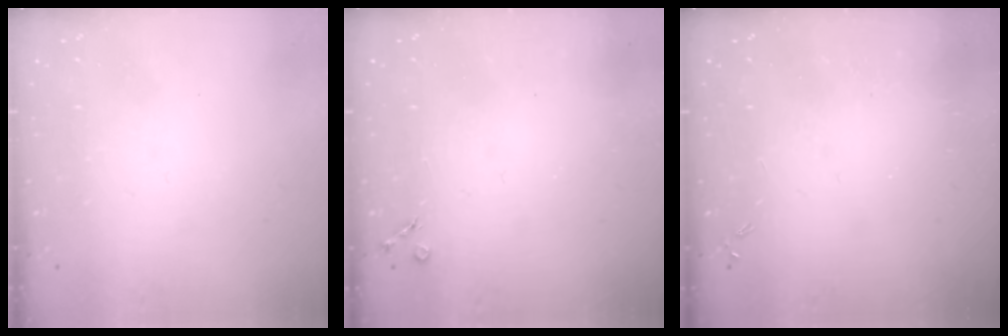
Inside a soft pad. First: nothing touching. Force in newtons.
{"total": 2.7, "press": 2.6, "slide": 0.5}
{"total": 0.0}